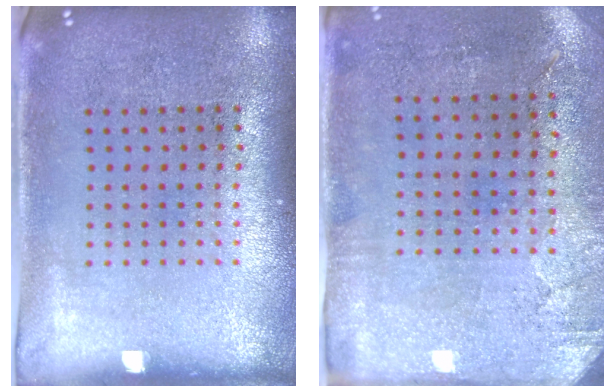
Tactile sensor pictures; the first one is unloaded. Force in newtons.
{"total": 2.9, "press": 2.4, "slide": 1.7}